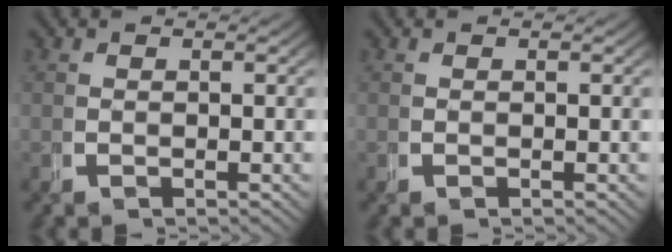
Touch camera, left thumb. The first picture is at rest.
{"total": 0.0}